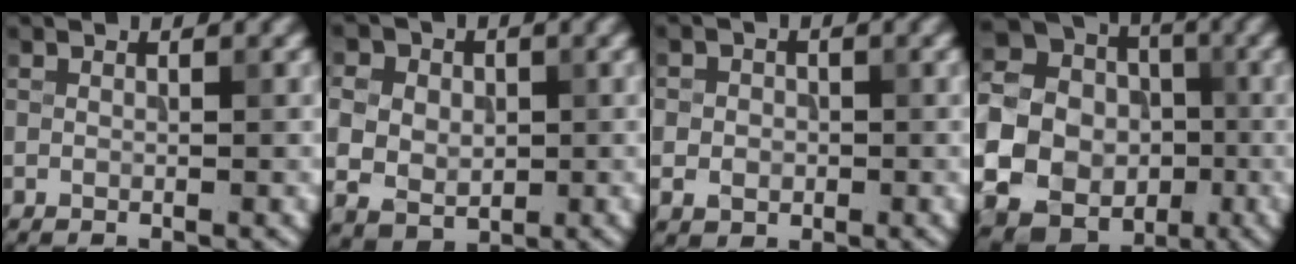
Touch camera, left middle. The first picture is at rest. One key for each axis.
{"total": 7.6, "fx": 1.4, "fy": 6.5, "fz": 3.8, "tx": -0.080, "ty": 0.030, "tz": 0.013}
{"total": 2.7, "fx": -0.3, "fy": 2.5, "fz": 1.1, "tx": -0.004, "ty": -0.001, "tz": -0.016}
{"total": 24.8, "fx": -4.6, "fy": 23.5, "fz": 6.5, "tx": -0.188, "ty": -0.016, "tz": -0.117}